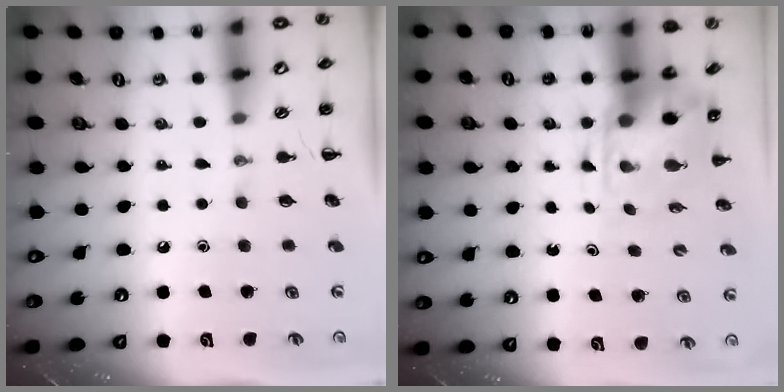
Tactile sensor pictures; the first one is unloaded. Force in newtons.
{"total": 3.9, "press": 3.9, "slide": 0.6}